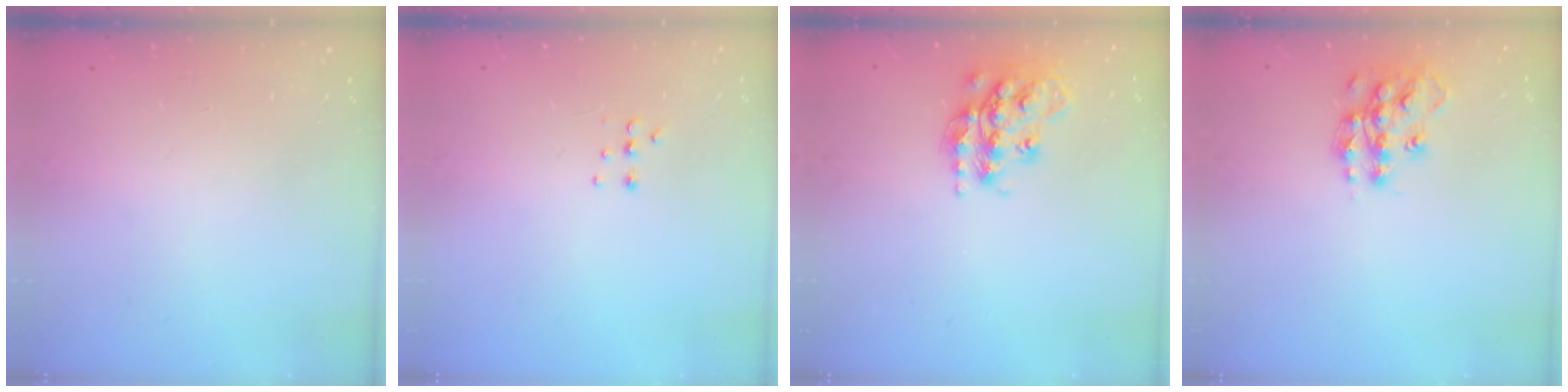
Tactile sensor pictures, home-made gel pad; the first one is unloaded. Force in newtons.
{"total": 5.7, "press": 5.6, "slide": 1.0}
{"total": 17.3, "press": 17.3, "slide": 1.2}
{"total": 13.2, "press": 13.1, "slide": 0.9}